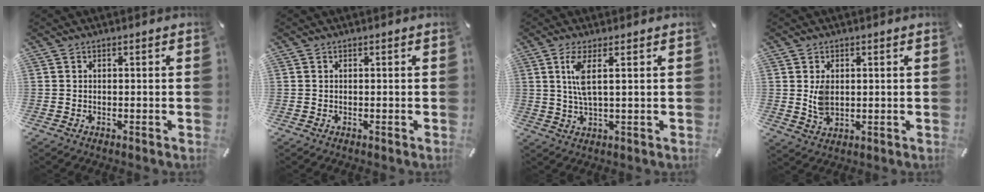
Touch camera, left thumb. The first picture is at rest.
{"total": 0.0}
{"total": 6.1, "force": [1.9, 1.1, 5.6], "torque": [-0.122, -0.006, 0.029]}
{"total": 4.7, "force": [0.9, 3.2, 3.3], "torque": [-0.059, -0.006, 0.014]}